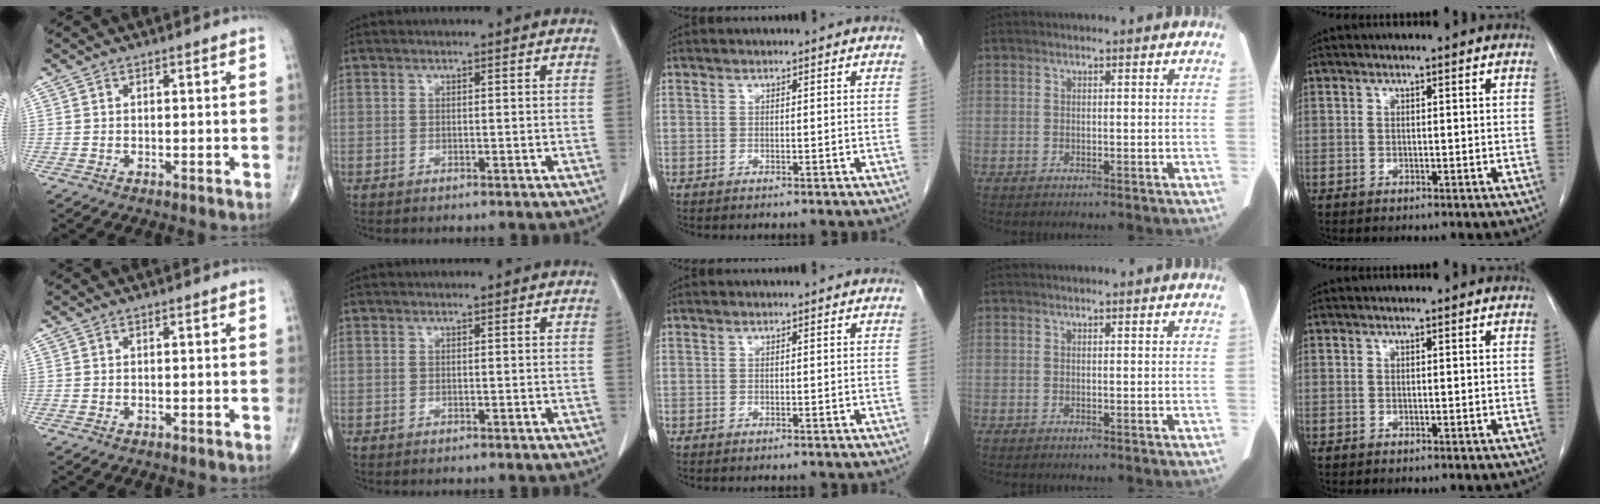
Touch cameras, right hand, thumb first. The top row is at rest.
{}